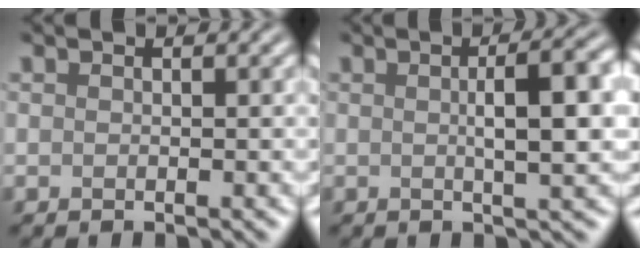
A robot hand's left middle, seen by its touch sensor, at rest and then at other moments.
{"total": 6.2, "force": [0.7, 1.5, 6.0], "torque": [-0.075, 0.014, 0.008]}